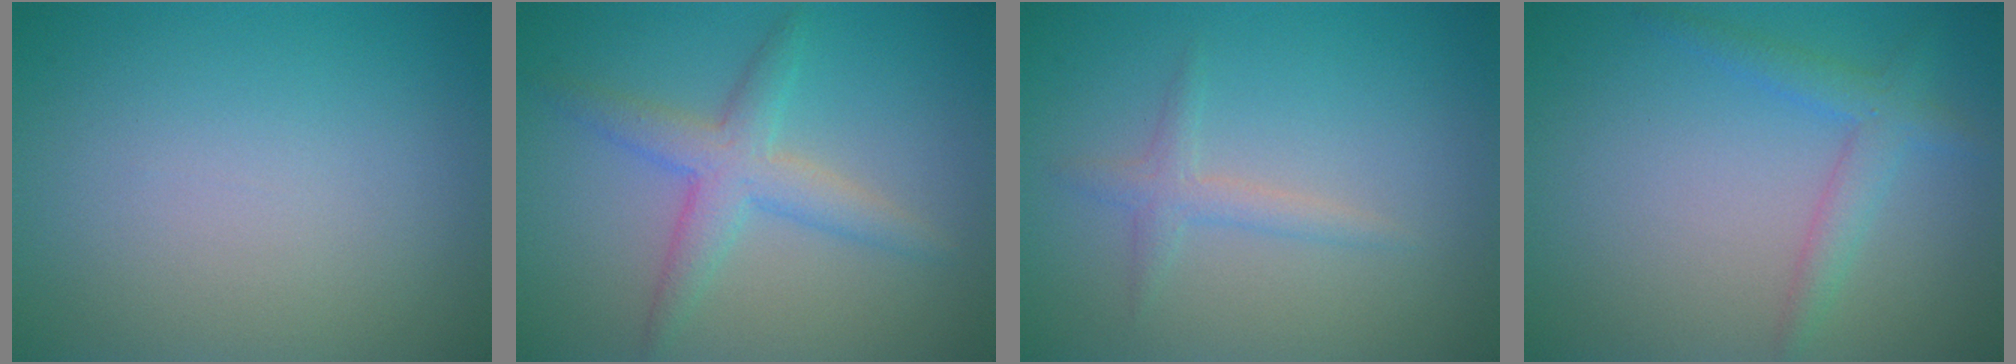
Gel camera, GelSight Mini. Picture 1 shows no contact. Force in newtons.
{"total": 3.6, "press": 3.6, "slide": 0.1}
{"total": 1.6, "press": 1.6, "slide": 0.0}
{"total": 2.5, "press": 2.5, "slide": 0.1}